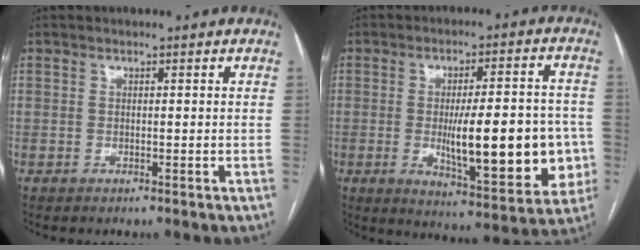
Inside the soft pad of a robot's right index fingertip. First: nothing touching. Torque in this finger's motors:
{"motor_torque": [2.14, 0.00, 0.75, 0.21]}